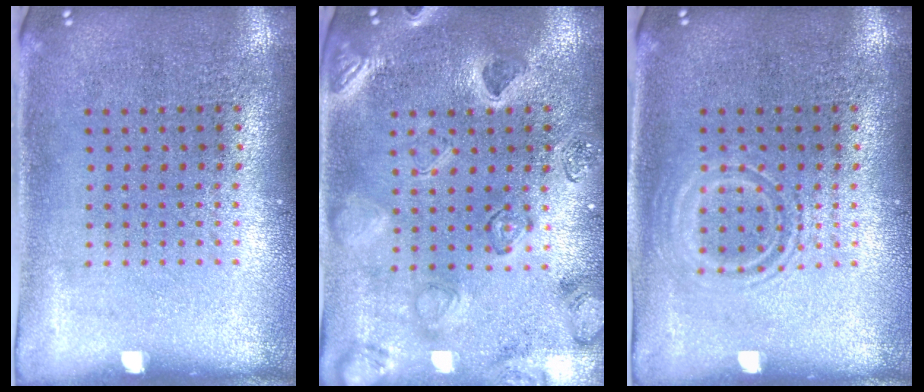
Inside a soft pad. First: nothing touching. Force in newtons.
{"total": 2.5, "press": 2.4, "slide": 0.6}
{"total": 1.1, "press": 1.0, "slide": 0.2}